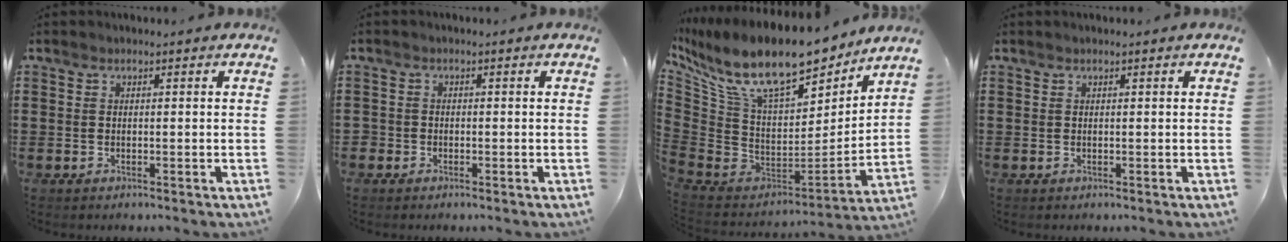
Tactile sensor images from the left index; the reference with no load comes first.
{"total": 1.0, "force": [-0.7, 0.7, 0.0], "torque": [-0.003, 0.003, -0.017]}
{"total": 14.5, "force": [9.8, 4.6, 9.7], "torque": [-0.215, -0.070, 0.164]}
{"total": 0.0}